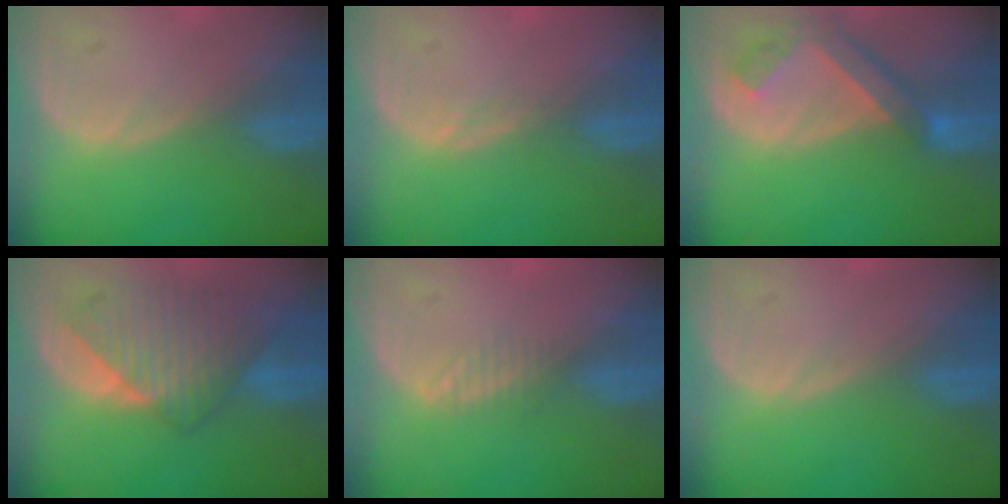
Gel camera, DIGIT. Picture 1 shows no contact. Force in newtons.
{"total": 1.0, "press": 0.8, "slide": 0.7}
{"total": 6.4, "press": 5.8, "slide": 2.8}
{"total": 8.6, "press": 8.1, "slide": 2.7}
{"total": 1.7, "press": 1.4, "slide": 1.0}
{"total": 0.0}